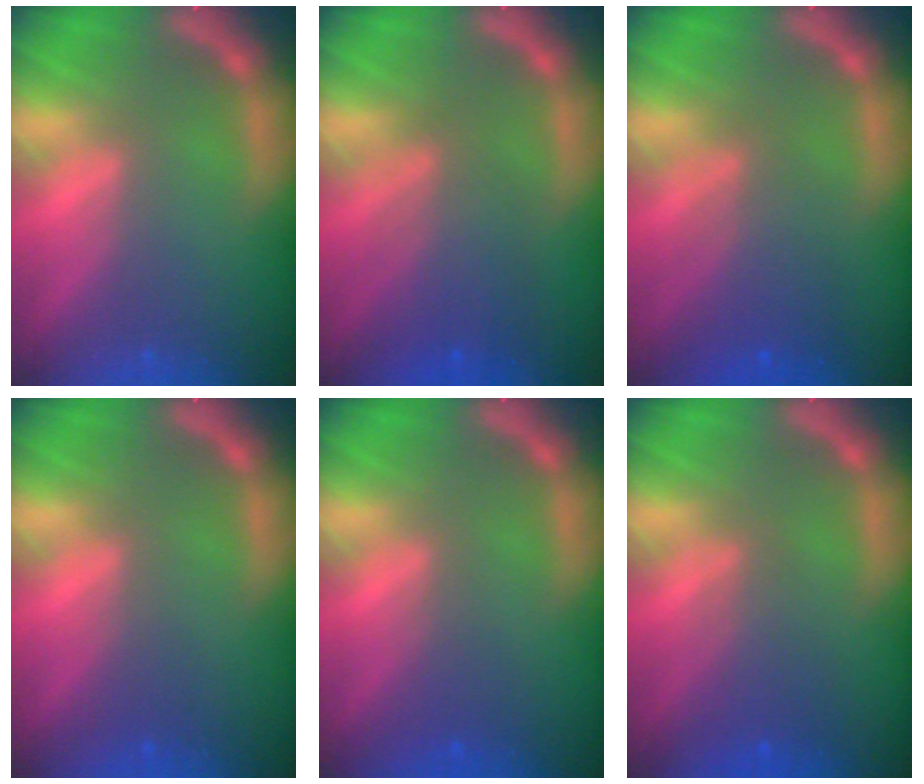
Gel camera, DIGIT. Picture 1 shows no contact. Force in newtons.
{"total": 5.0}
{"total": 4.6}
{"total": 1.0}
{"total": 1.5}
{"total": 3.0}